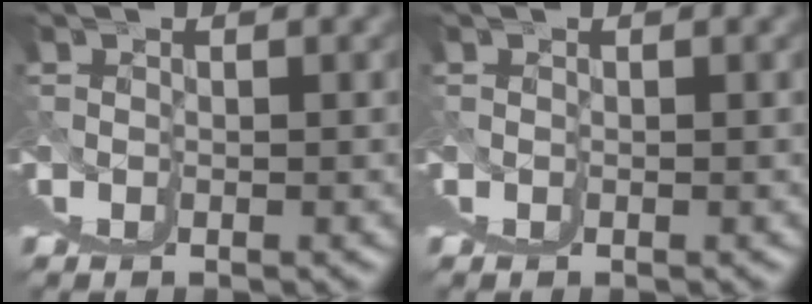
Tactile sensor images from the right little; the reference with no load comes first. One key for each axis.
{"total": 0.0}